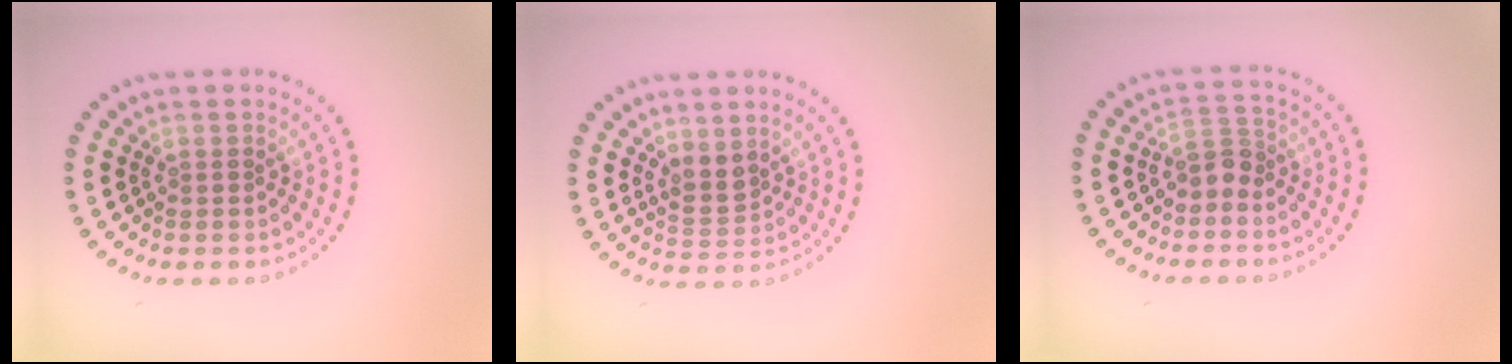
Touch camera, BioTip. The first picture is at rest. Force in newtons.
{"total": 2.0, "press": 1.6, "slide": 1.1}
{"total": 2.2, "press": 1.7, "slide": 1.4}